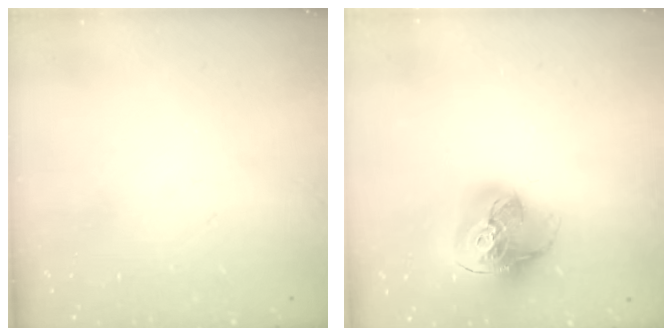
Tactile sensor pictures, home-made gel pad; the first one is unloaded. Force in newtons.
{"total": 19.2, "press": 19.1, "slide": 2.2}